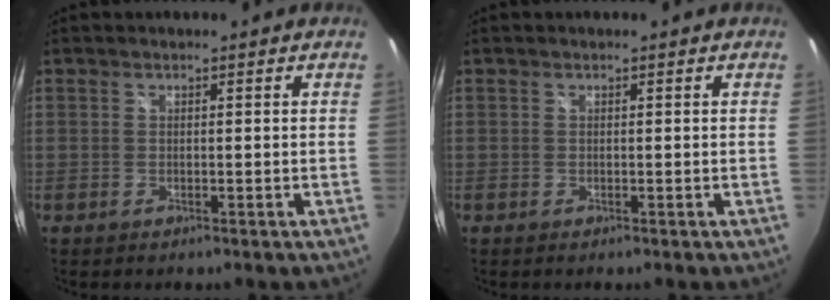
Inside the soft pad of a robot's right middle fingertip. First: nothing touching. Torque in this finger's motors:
{"motor_torque": [-0.08, 0.08, -0.02, 0.00]}